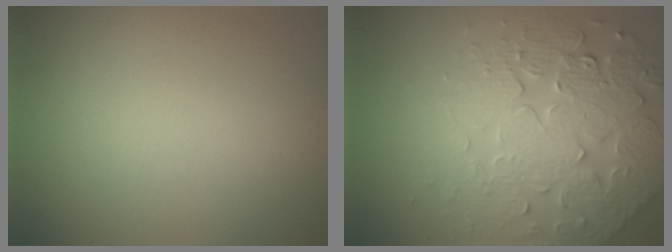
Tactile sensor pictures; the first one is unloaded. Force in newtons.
{"total": 8.0, "press": 5.7, "slide": 5.5}